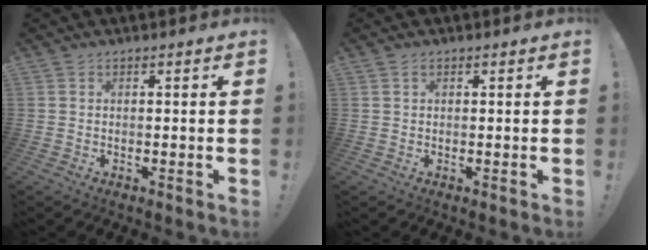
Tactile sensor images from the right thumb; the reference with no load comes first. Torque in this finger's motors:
{"motor_torque": [0.07, -0.05, 0.08, 0.04, 0.01]}